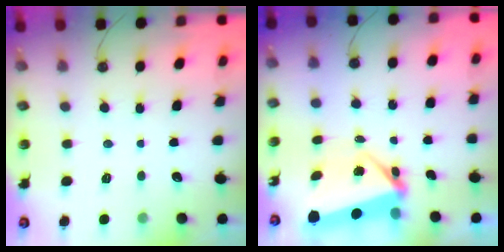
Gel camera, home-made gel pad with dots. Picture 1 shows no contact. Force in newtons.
{"total": 5.4, "press": 5.4, "slide": 0.4}